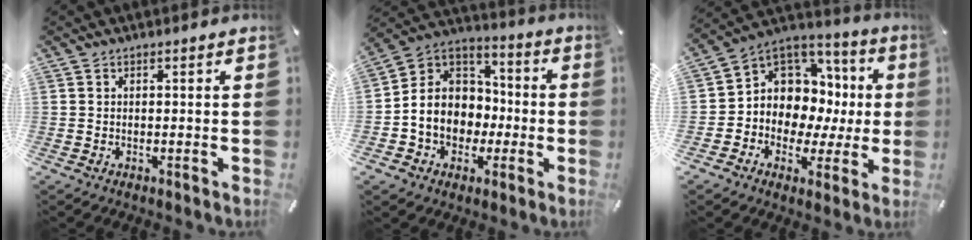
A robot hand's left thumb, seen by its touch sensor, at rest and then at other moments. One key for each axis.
{"total": 11.7, "fx": -3.0, "fy": 10.5, "fz": 4.1, "tx": -0.100, "ty": 0.004, "tz": -0.051}
{"total": 8.7, "fx": 1.3, "fy": 8.3, "fz": 2.5, "tx": -0.039, "ty": -0.046, "tz": 0.031}